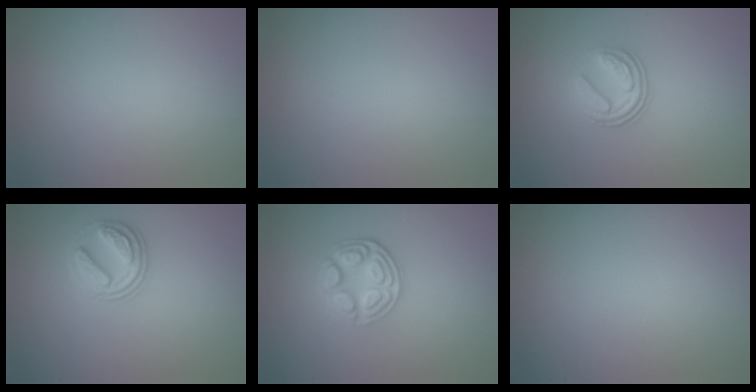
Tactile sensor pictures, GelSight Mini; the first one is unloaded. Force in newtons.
{"total": 0.0}
{"total": 3.4, "press": 2.4, "slide": 2.5}
{"total": 2.7, "press": 2.6, "slide": 0.9}
{"total": 3.9, "press": 3.2, "slide": 2.3}
{"total": 0.0}